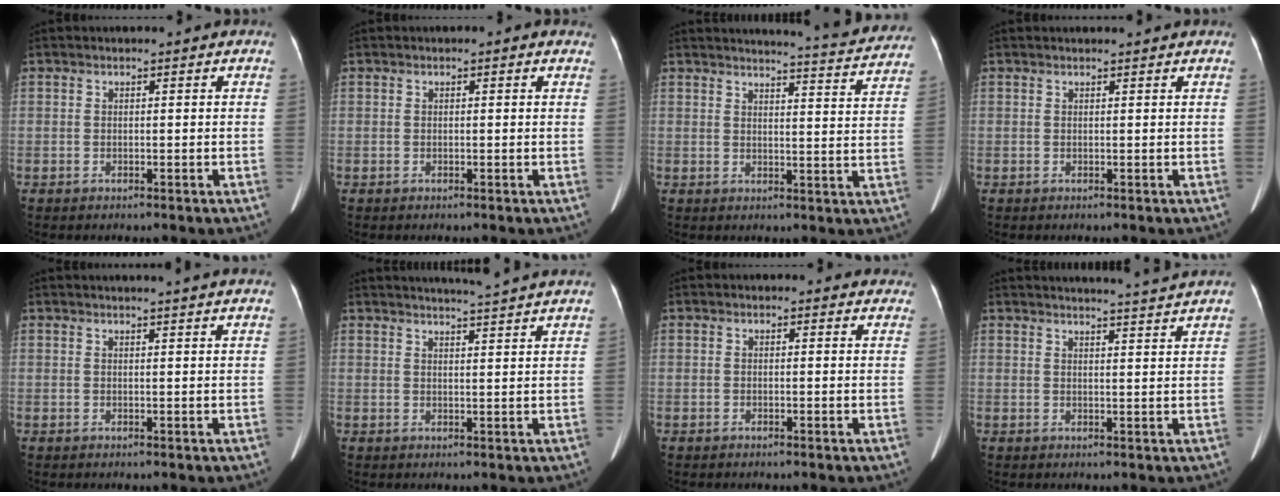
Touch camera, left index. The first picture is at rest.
{"total": 0.0}
{"total": 12.3, "force": [12.0, -0.3, 2.7], "torque": [-0.038, -0.051, 0.128]}
{"total": 2.2, "force": [2.1, 0.0, 0.5], "torque": [-0.007, 0.015, 0.027]}
{"total": 6.5, "force": [5.9, -0.5, 2.6], "torque": [-0.035, 0.014, 0.056]}
{"total": 9.5, "force": [8.9, -1.2, 3.3], "torque": [-0.049, 0.004, 0.103]}
{"total": 2.9, "force": [2.6, 1.3, 0.2], "torque": [0.007, -0.008, 0.006]}
{"total": 8.4, "force": [8.0, -1.6, 2.1], "torque": [-0.031, -0.010, 0.092]}